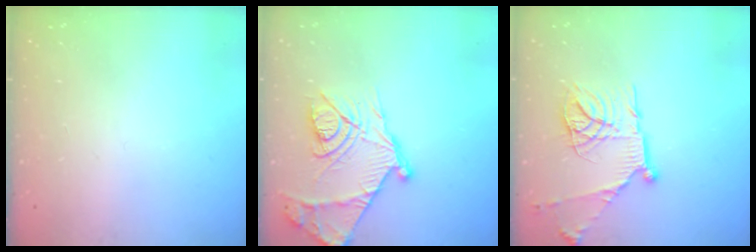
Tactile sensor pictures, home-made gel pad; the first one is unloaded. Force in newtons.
{"total": 18.9, "press": 18.8, "slide": 1.6}
{"total": 17.9, "press": 17.8, "slide": 1.6}